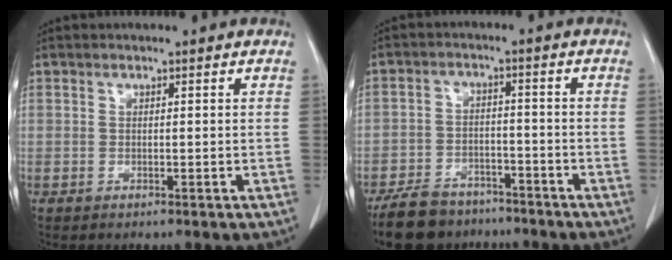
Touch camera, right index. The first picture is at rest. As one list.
[{"total": 10.2, "force": [-8.3, 5.1, 3.1], "torque": [-0.057, -0.004, -0.134]}]